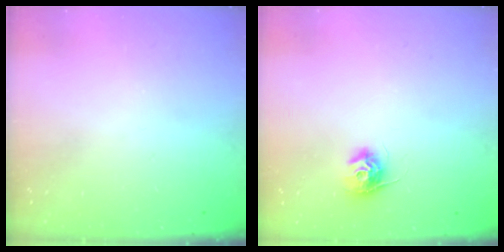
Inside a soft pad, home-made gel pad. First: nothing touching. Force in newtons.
{"total": 9.5, "press": 9.5, "slide": 0.3}